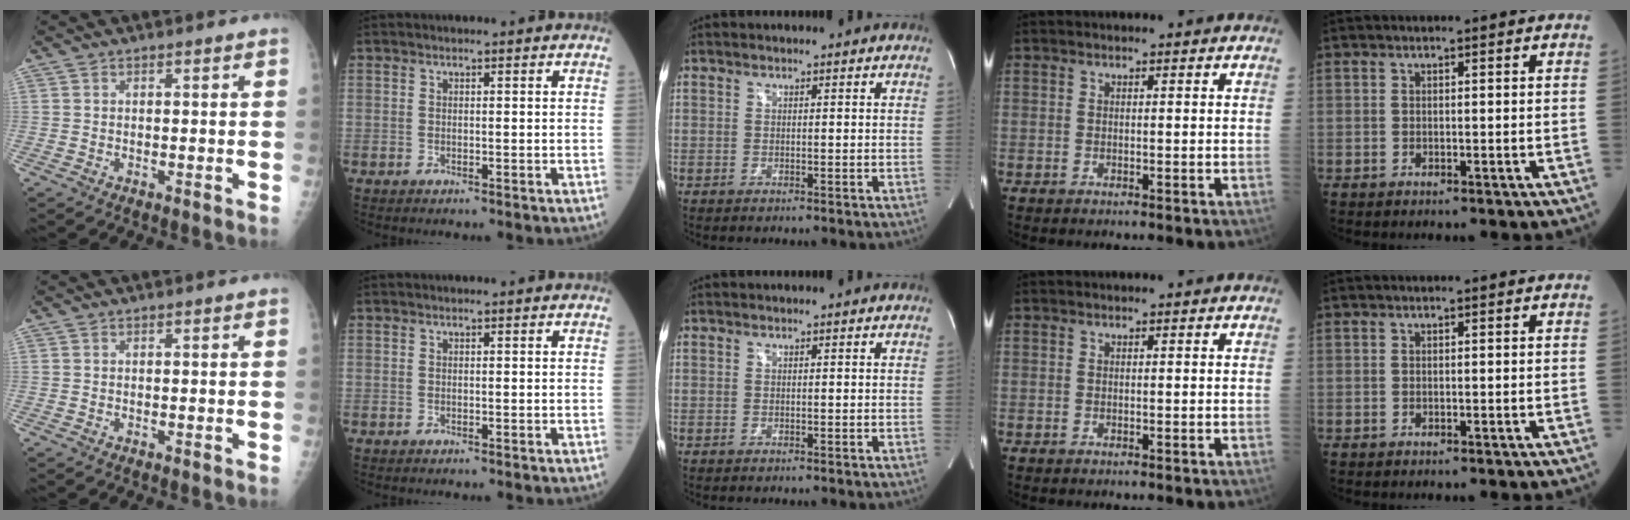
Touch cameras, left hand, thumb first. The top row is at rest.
{}